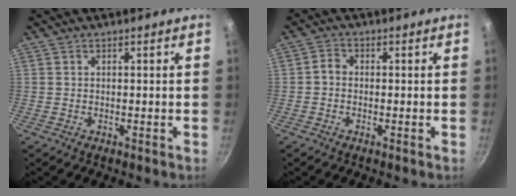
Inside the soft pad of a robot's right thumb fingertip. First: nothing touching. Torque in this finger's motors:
{"motor_torque": [-0.16, 0.10, 0.58, -0.48, -0.01]}